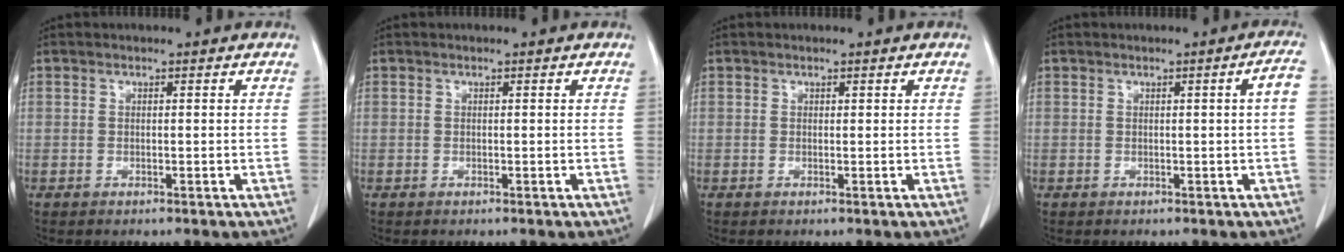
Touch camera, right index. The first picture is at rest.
{"total": 0.0}
{"total": 0.0}
{"total": 2.1, "force": [0.0, -0.4, 2.1], "torque": [-0.026, 0.003, 0.002]}